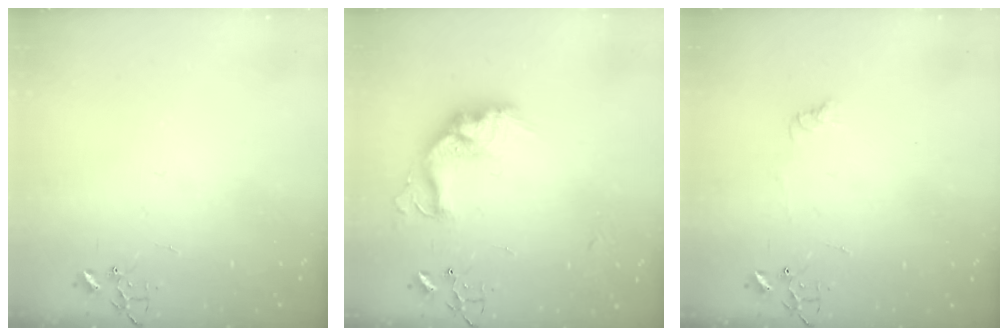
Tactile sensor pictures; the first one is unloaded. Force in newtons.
{"total": 16.9, "press": 16.9, "slide": 1.2}
{"total": 4.9, "press": 4.9, "slide": 0.7}